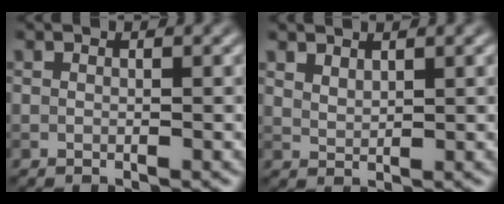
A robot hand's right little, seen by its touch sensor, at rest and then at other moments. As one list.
[{"total": 1.4, "force": [1.2, 0.4, 0.5], "torque": [-0.014, -0.001, 0.027]}]